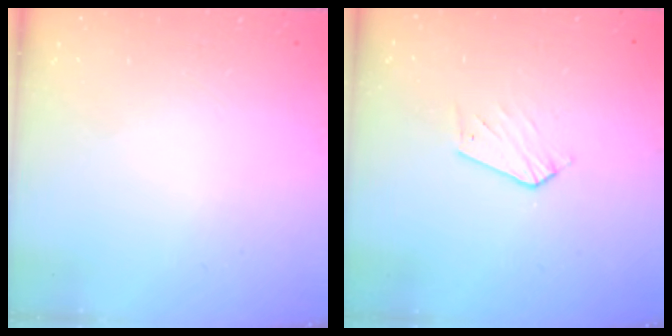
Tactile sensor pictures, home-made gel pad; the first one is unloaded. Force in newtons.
{"total": 3.8, "press": 3.7, "slide": 0.3}